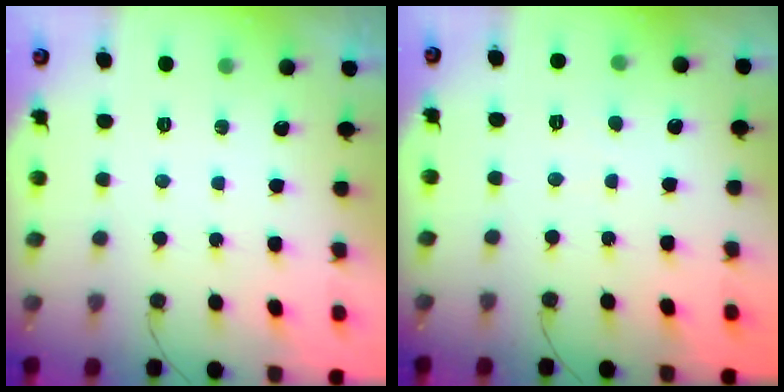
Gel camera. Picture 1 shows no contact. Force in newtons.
{"total": 2.9, "press": 2.9, "slide": 0.3}